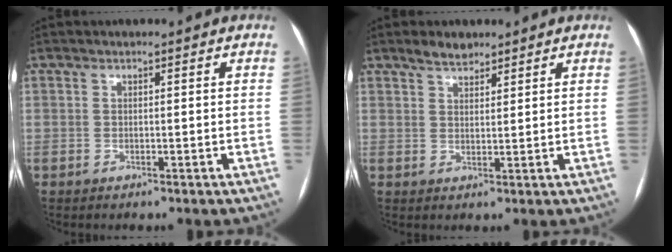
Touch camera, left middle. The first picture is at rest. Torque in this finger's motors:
{"motor_torque": [0.34, -0.34, -0.02, 0.00]}